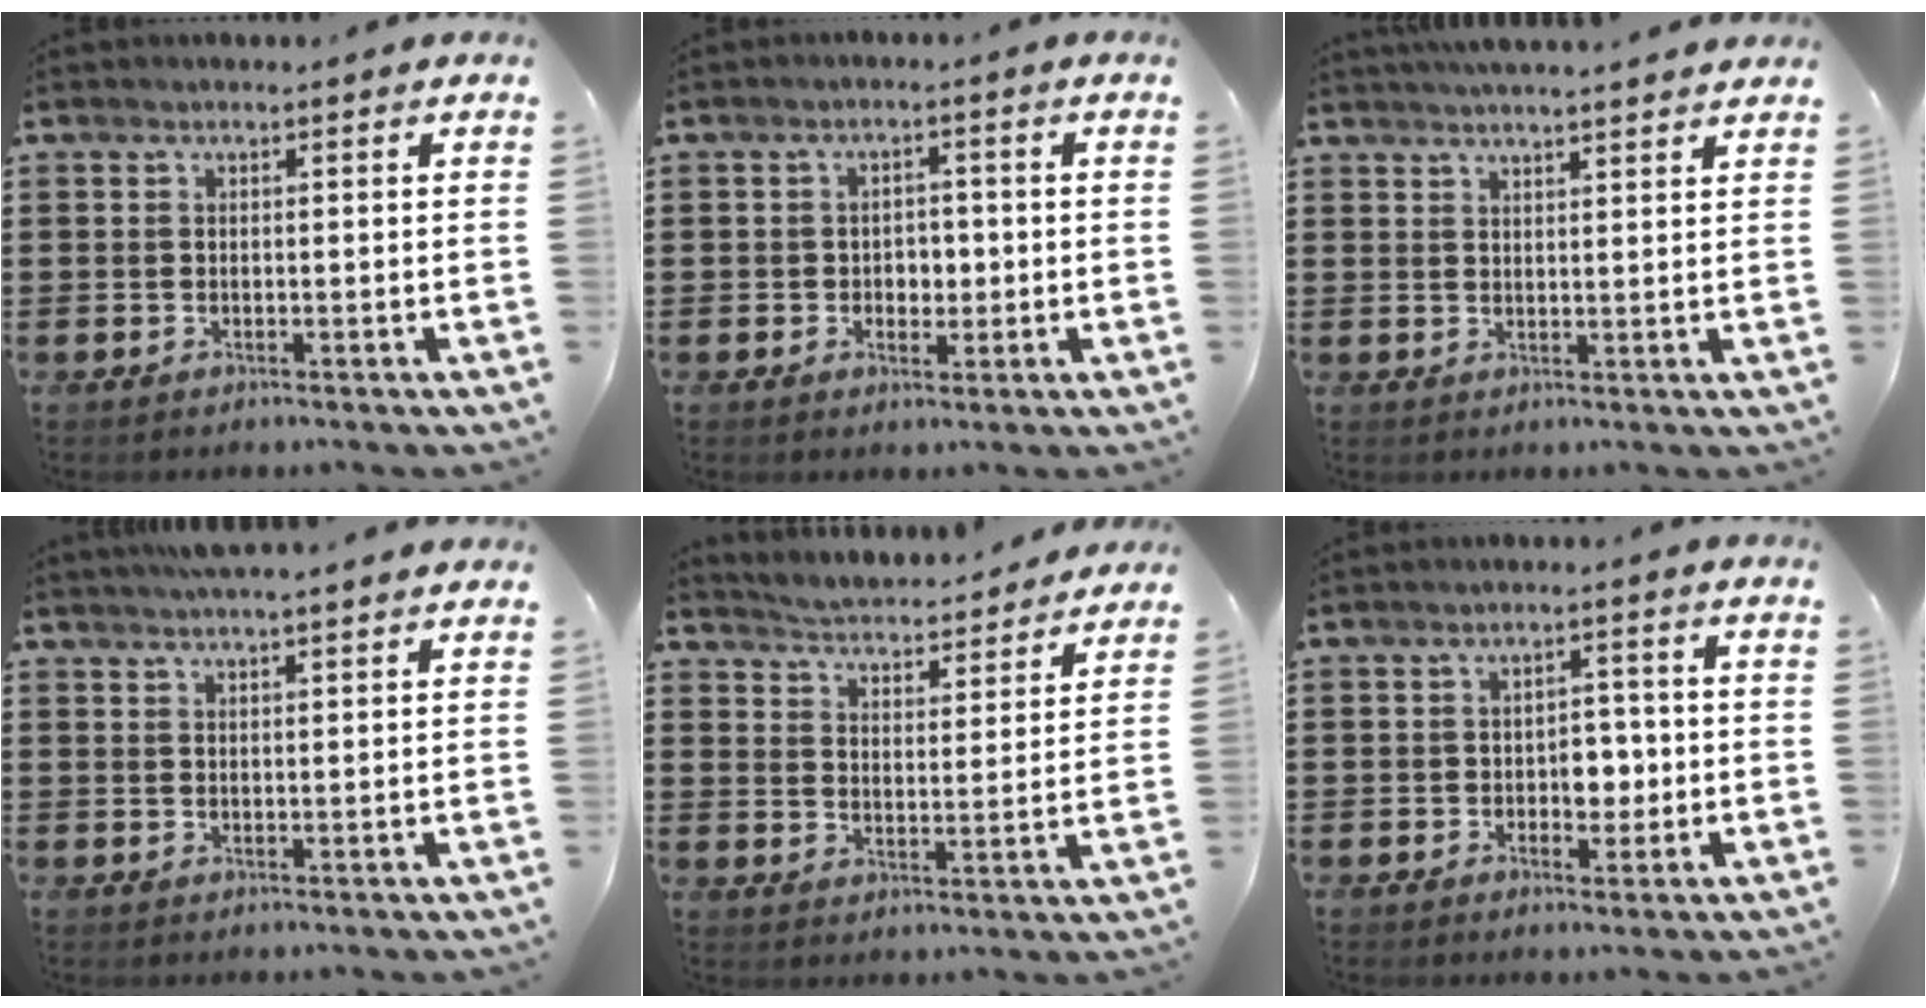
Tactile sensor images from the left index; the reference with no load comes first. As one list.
[{"total": 2.5, "force": [-0.4, 2.1, 1.4], "torque": [-0.026, 0.004, -0.015]}, {"total": 3.0, "force": [2.9, -0.4, 0.5], "torque": [-0.018, -0.009, 0.053]}, {"total": 3.4, "force": [3.2, -0.3, 1.1], "torque": [-0.030, -0.005, 0.059]}, {"total": 3.8, "force": [3.8, -0.4, -0.1], "torque": [-0.022, -0.037, 0.058]}, {"total": 4.2, "force": [-0.5, 2.9, 3.0], "torque": [-0.046, 0.002, -0.018]}]